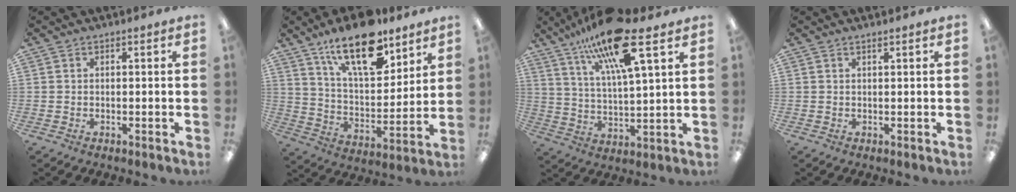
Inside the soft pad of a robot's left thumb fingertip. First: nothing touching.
{"total": 19.4, "force": [13.2, 8.3, 11.6], "torque": [-0.187, -0.070, 0.224]}
{"total": 19.0, "force": [12.7, 4.3, 13.5], "torque": [-0.243, -0.050, 0.207]}
{"total": 0.7, "force": [0.6, 0.0, 0.3], "torque": [-0.006, 0.000, 0.012]}